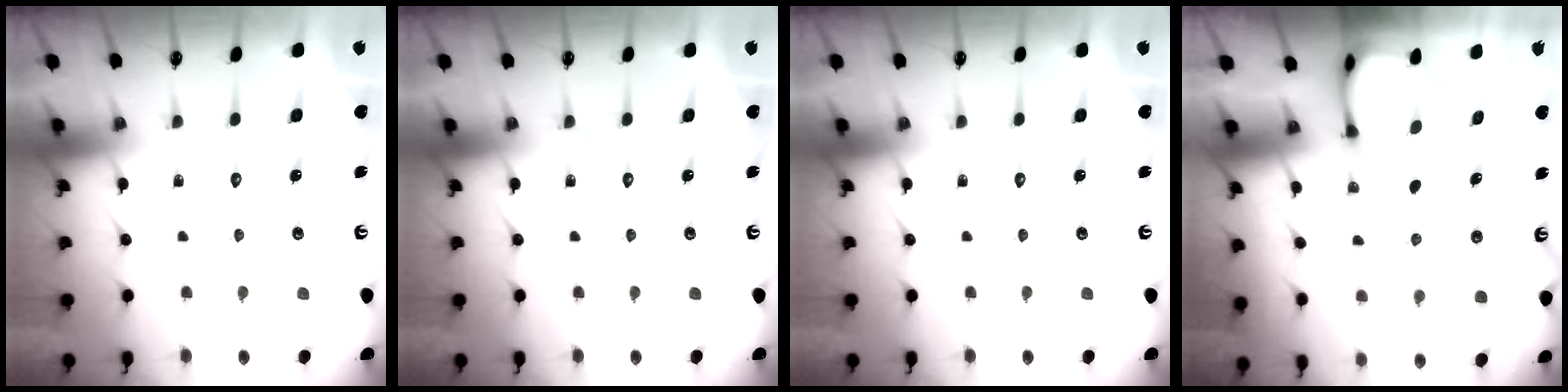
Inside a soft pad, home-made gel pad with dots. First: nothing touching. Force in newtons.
{"total": 0.0}
{"total": 0.0}
{"total": 3.1, "press": 3.1, "slide": 0.2}